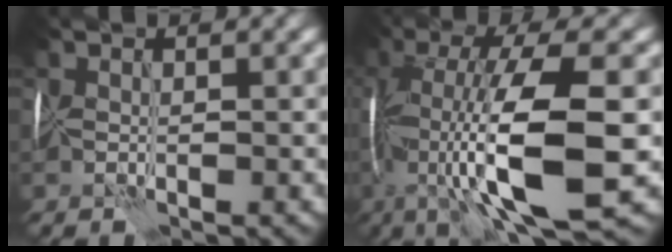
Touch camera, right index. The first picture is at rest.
{"total": 13.8, "force": [-2.8, 4.5, 12.7], "torque": [-0.228, 0.012, -0.045]}